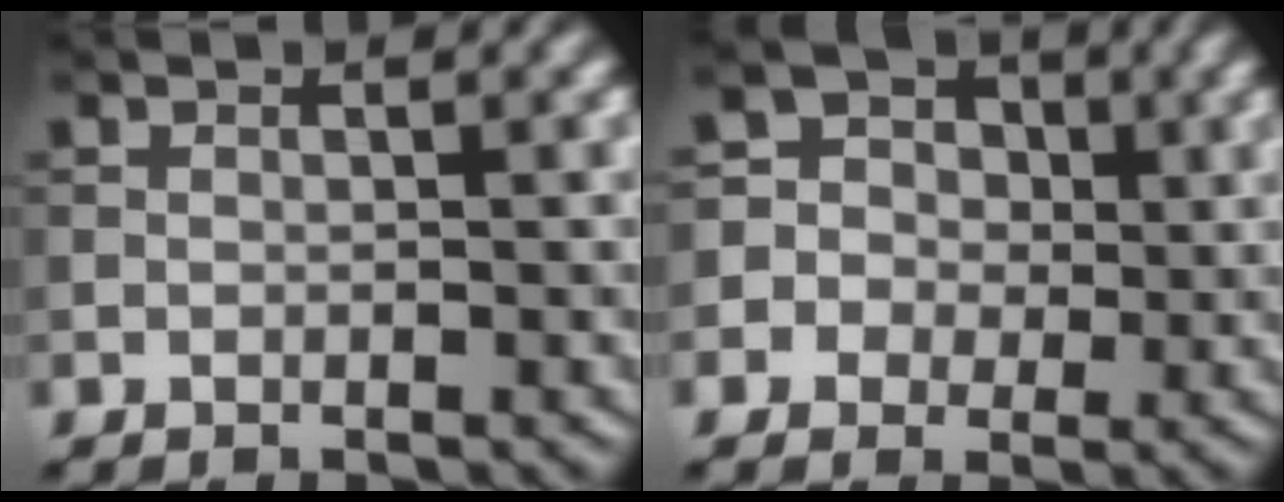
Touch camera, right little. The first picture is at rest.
{"total": 5.7, "force": [-0.2, 5.5, 1.4], "torque": [-0.018, 0.040, -0.038]}